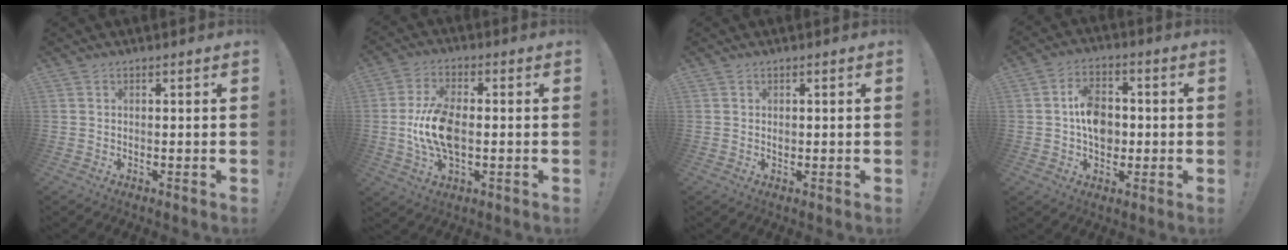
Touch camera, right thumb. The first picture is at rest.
{"total": 12.7, "force": [-1.2, 7.2, 10.4], "torque": [-0.193, 0.001, -0.020]}
{"total": 0.6, "force": [-0.1, 0.5, 0.2], "torque": [0.000, 0.000, -0.002]}
{"total": 10.4, "force": [-0.1, 7.9, 6.7], "torque": [-0.098, 0.015, 0.002]}